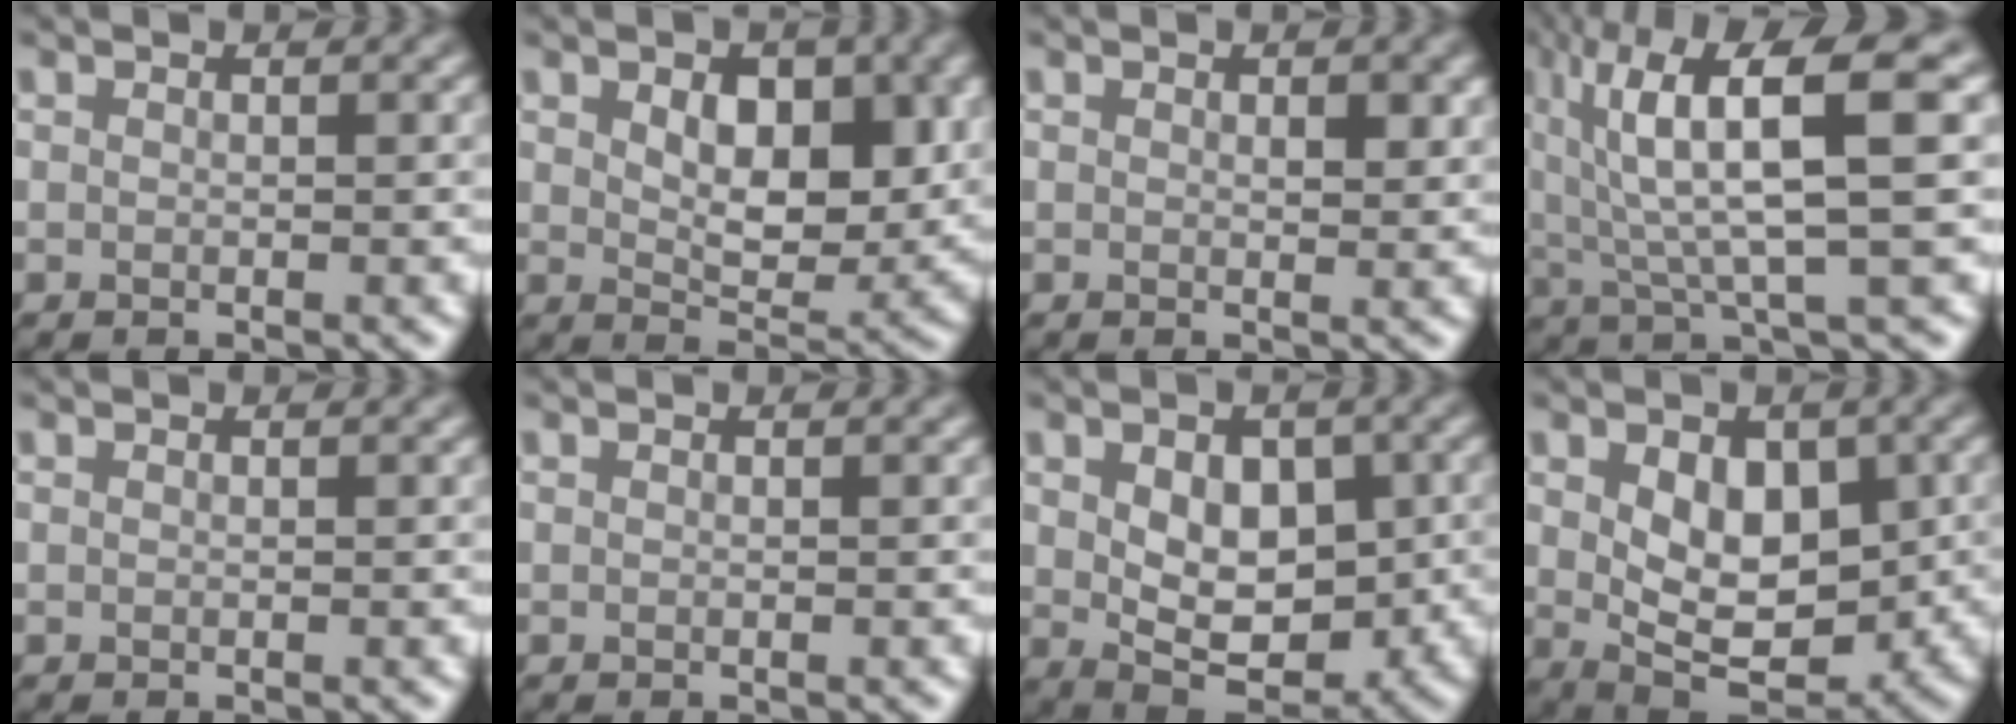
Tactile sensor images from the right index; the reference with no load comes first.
{"total": 5.6, "force": [1.9, 2.9, 4.4], "torque": [-0.060, -0.019, 0.035]}
{"total": 1.0, "force": [0.5, 0.3, 0.8], "torque": [-0.007, -0.005, 0.007]}
{"total": 10.7, "force": [3.0, 4.5, 9.2], "torque": [-0.150, 0.011, 0.042]}
{"total": 0.0}
{"total": 0.0}
{"total": 7.4, "force": [-0.4, 4.9, 5.6], "torque": [-0.081, -0.032, 0.006]}
{"total": 8.9, "force": [-0.4, 5.8, 6.8], "torque": [-0.104, -0.039, 0.011]}